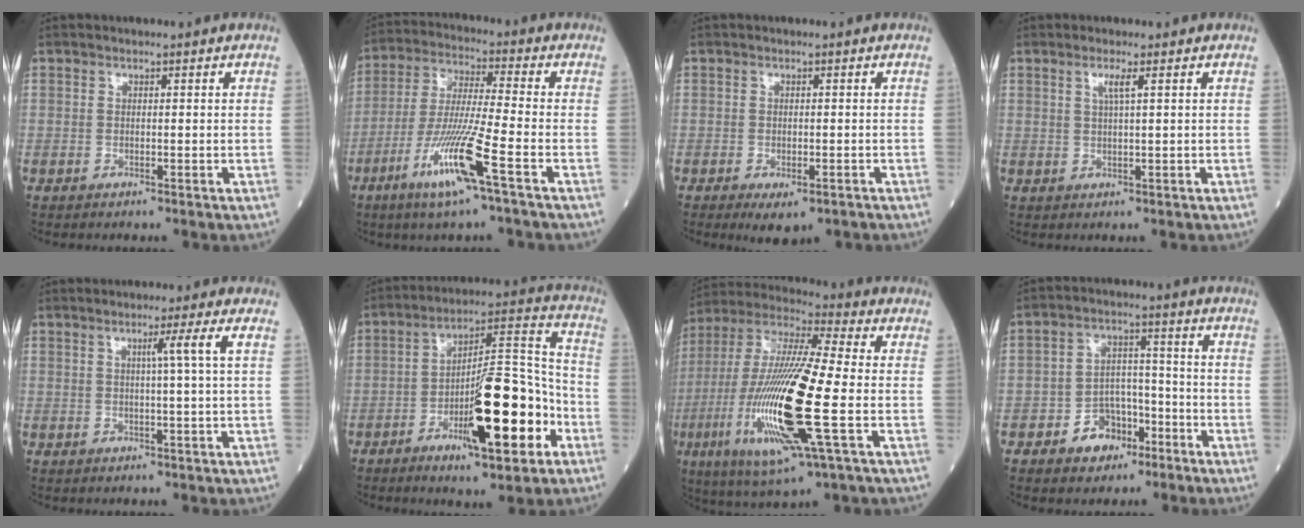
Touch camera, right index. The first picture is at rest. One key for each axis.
{"total": 13.9, "fx": -6.6, "fy": -0.4, "fz": 12.2, "tx": -0.256, "ty": -0.023, "tz": -0.122}
{"total": 3.5, "fx": -2.0, "fy": 1.3, "fz": 2.6, "tx": -0.036, "ty": -0.005, "tz": -0.021}
{"total": 1.9, "fx": 1.0, "fy": -0.3, "fz": 1.7, "tx": -0.037, "ty": 0.001, "tz": 0.021}
{"total": 3.3, "fx": 1.0, "fy": -1.4, "fz": 2.8, "tx": -0.048, "ty": -0.002, "tz": 0.022}
{"total": 16.5, "fx": -6.3, "fy": 3.1, "fz": 14.9, "tx": -0.243, "ty": 0.007, "tz": -0.093}
{"total": 21.4, "fx": -4.5, "fy": 1.7, "fz": 20.9, "tx": -0.457, "ty": -0.024, "tz": -0.084}
{"total": 6.5, "fx": -3.6, "fy": 4.5, "fz": 2.9, "tx": -0.048, "ty": 0.021, "tz": -0.053}